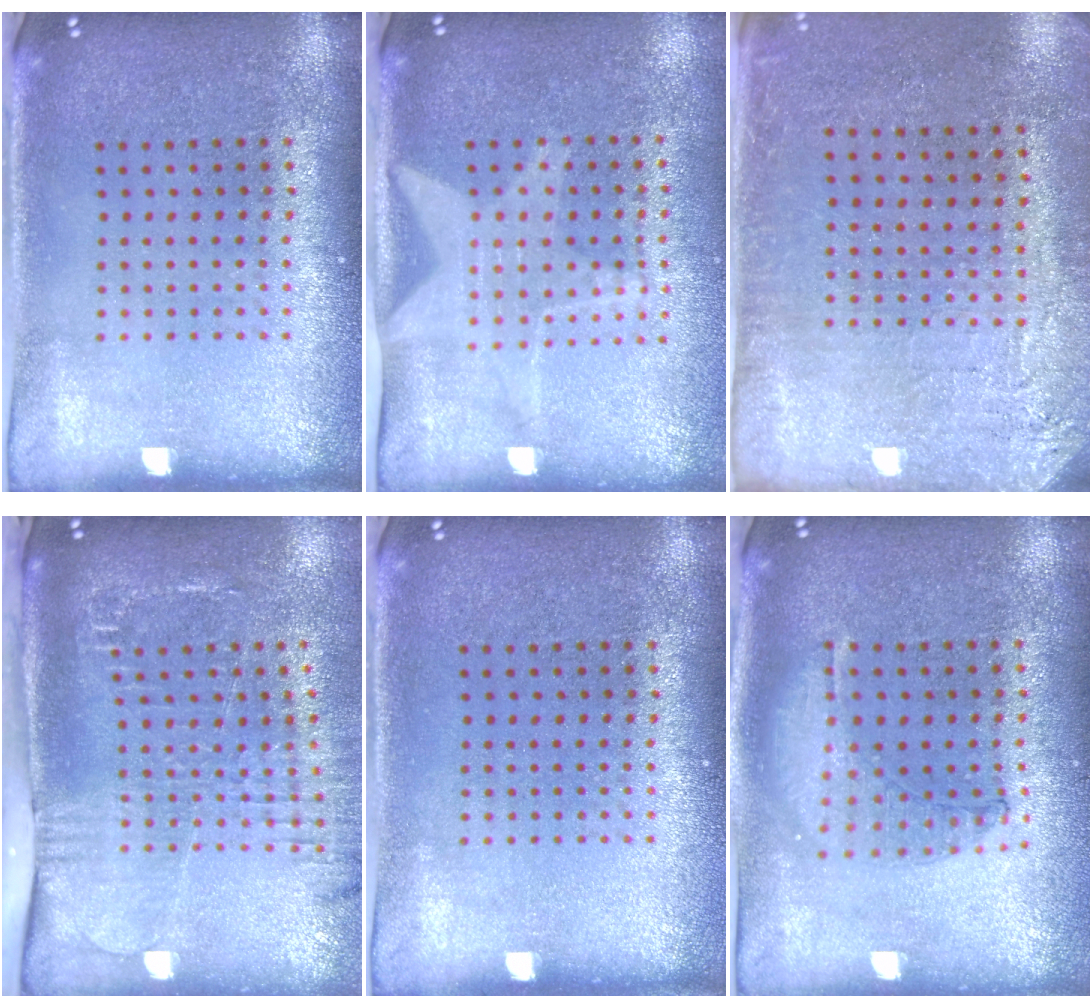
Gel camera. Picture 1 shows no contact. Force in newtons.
{"total": 1.8, "press": 1.5, "slide": 1.0}
{"total": 2.8, "press": 2.6, "slide": 1.1}
{"total": 2.6, "press": 2.1, "slide": 1.6}
{"total": 0.0}
{"total": 0.9, "press": 0.9, "slide": 0.2}